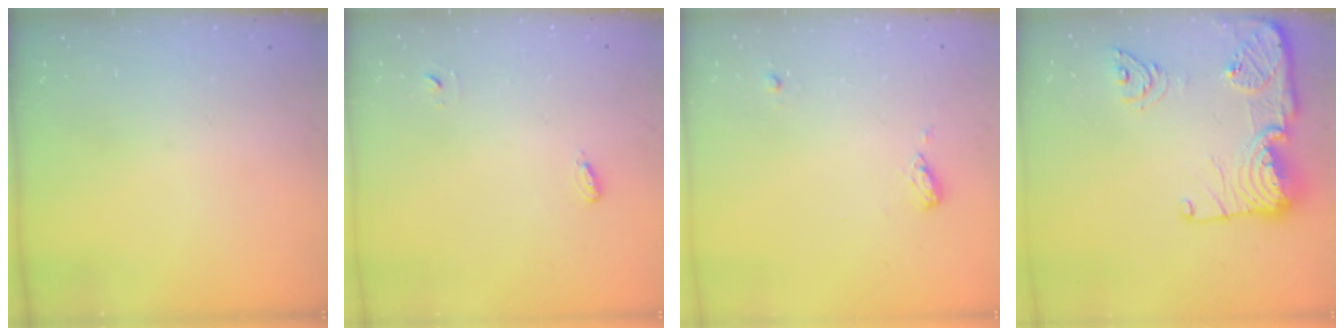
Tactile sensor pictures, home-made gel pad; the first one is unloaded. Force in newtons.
{"total": 3.2, "press": 2.9, "slide": 1.4}
{"total": 7.0, "press": 6.3, "slide": 2.9}
{"total": 18.5, "press": 18.4, "slide": 2.0}